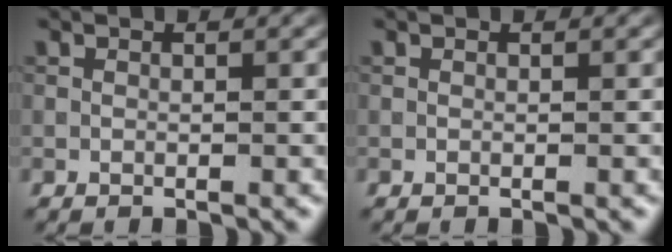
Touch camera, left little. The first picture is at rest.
{"total": 0.0}